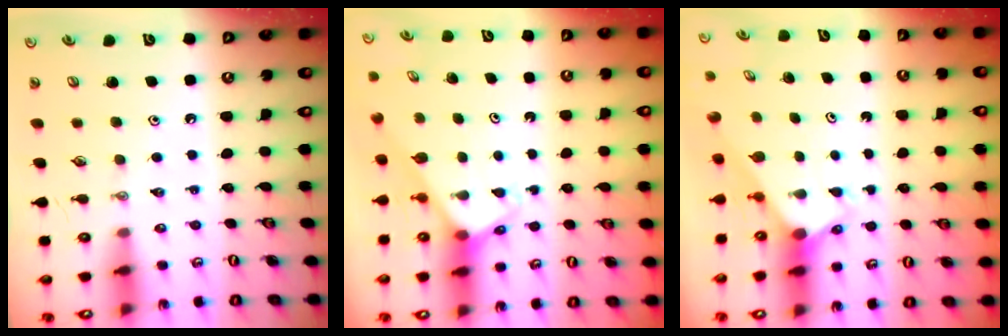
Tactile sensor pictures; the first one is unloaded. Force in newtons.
{"total": 3.2, "press": 3.2, "slide": 0.2}
{"total": 2.5, "press": 2.5, "slide": 0.2}